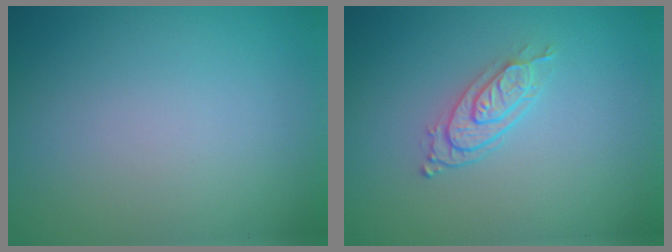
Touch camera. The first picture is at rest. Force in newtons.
{"total": 2.7, "press": 2.1, "slide": 1.7}